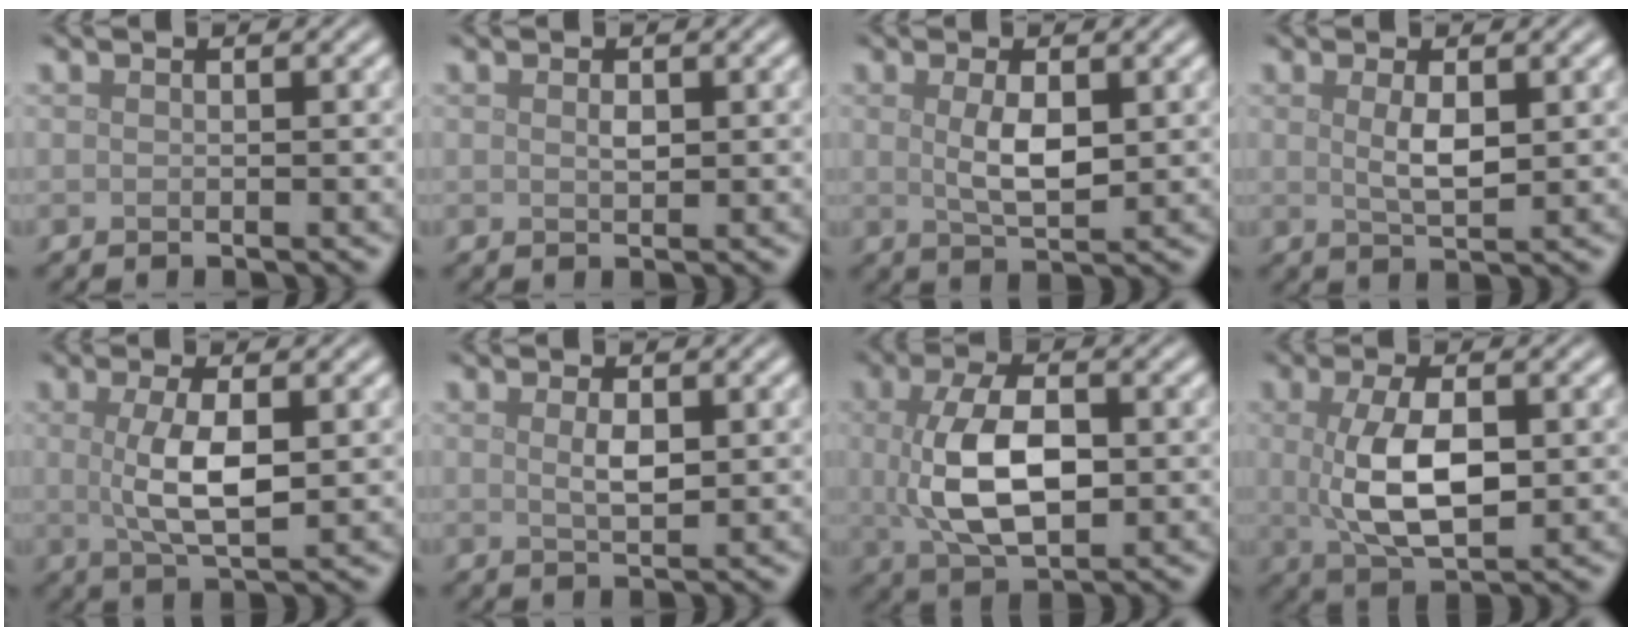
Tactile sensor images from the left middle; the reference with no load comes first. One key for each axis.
{"total": 0.8, "fx": 0.2, "fy": 0.4, "fz": 0.7, "tx": -0.014, "ty": -0.001, "tz": 0.005}
{"total": 3.1, "fx": 0.5, "fy": 1.3, "fz": 2.8, "tx": -0.062, "ty": -0.005, "tz": 0.014}
{"total": 2.3, "fx": 0.6, "fy": 0.8, "fz": 2.1, "tx": -0.044, "ty": -0.004, "tz": 0.015}
{"total": 4.5, "fx": 0.4, "fy": 1.3, "fz": 4.2, "tx": -0.090, "ty": -0.001, "tz": 0.011}
{"total": 1.8, "fx": 0.5, "fy": 0.7, "fz": 1.6, "tx": -0.034, "ty": -0.004, "tz": 0.013}
{"total": 7.2, "fx": 0.2, "fy": 3.6, "fz": 6.2, "tx": -0.136, "ty": -0.002, "tz": 0.007}
{"total": 6.2, "fx": 0.3, "fy": 2.7, "fz": 5.5, "tx": -0.121, "ty": -0.003, "tz": 0.012}